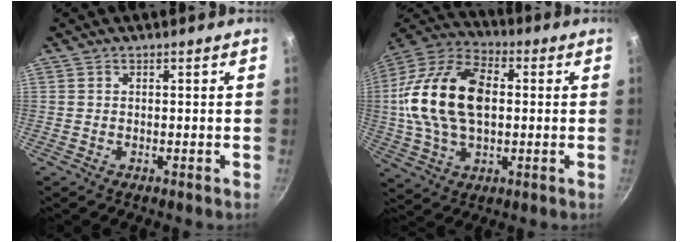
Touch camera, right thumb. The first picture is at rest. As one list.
[{"total": 21.3, "force": [1.5, 13.2, 16.6], "torque": [-0.301, 0.028, 0.014]}]